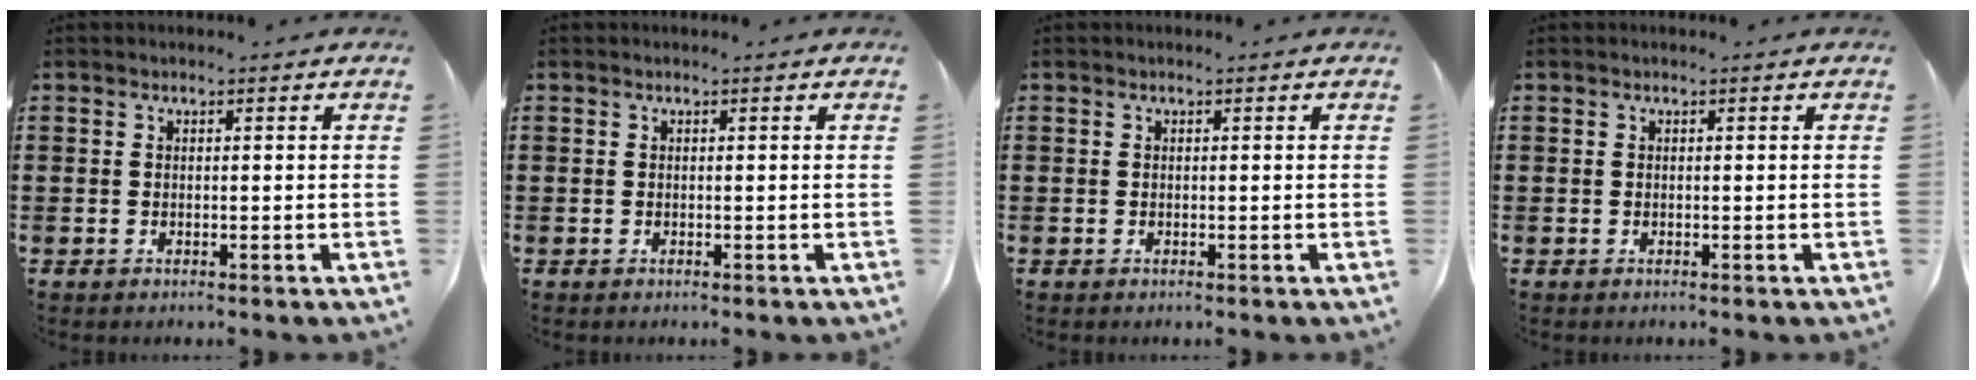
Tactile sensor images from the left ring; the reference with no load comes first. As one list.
[{"total": 0.0}, {"total": 0.0}, {"total": 0.0}]